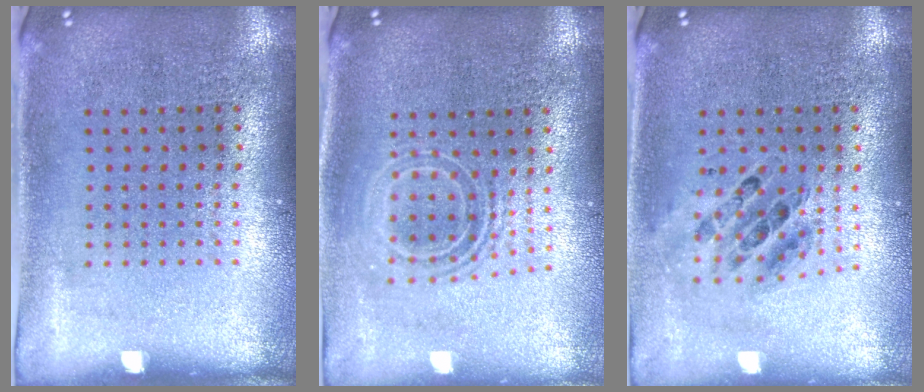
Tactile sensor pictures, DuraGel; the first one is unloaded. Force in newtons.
{"total": 1.7, "press": 1.3, "slide": 1.0}
{"total": 0.6, "press": 0.6, "slide": 0.1}